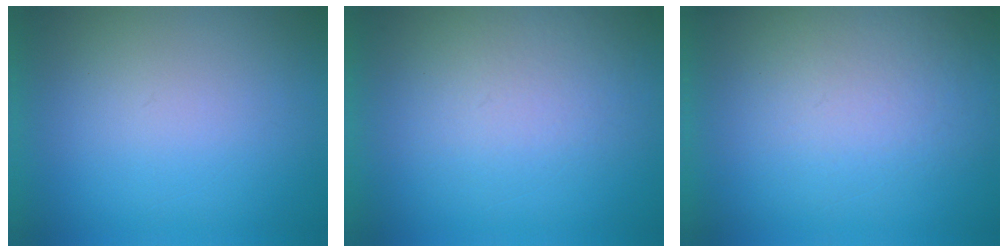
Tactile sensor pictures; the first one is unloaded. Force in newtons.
{"total": 4.2}
{"total": 5.0}